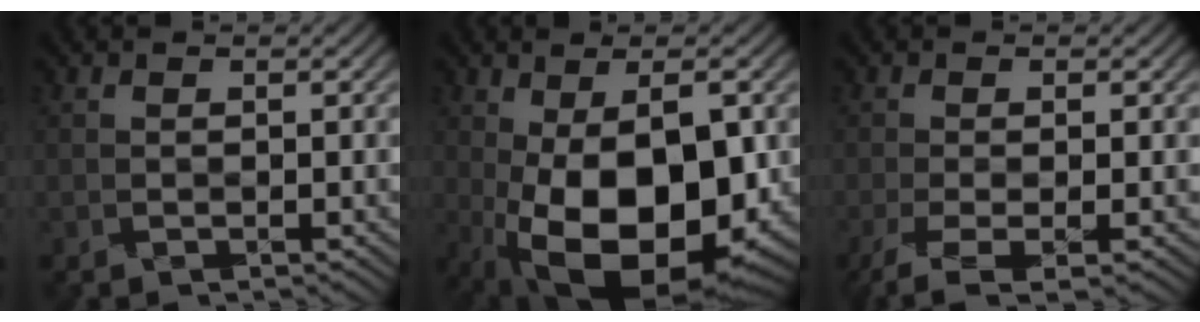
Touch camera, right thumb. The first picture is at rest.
{"total": 17.0, "force": [-3.8, 8.4, 14.3], "torque": [-0.227, -0.029, -0.052]}
{"total": 4.0, "force": [-2.2, 0.8, 3.2], "torque": [-0.074, -0.005, -0.041]}